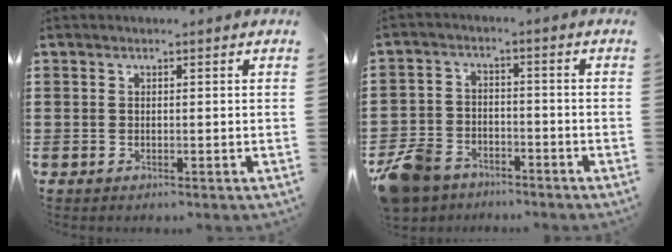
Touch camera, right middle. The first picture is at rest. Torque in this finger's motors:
{"motor_torque": [-1.32, 0.81, 0.86, 0.21]}